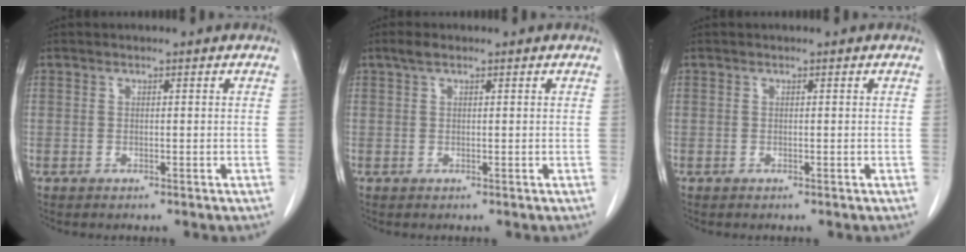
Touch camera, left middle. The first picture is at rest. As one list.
[{"total": 1.6, "force": [1.1, 0.5, 1.1], "torque": [-0.027, 0.013, 0.022]}, {"total": 0.0}]